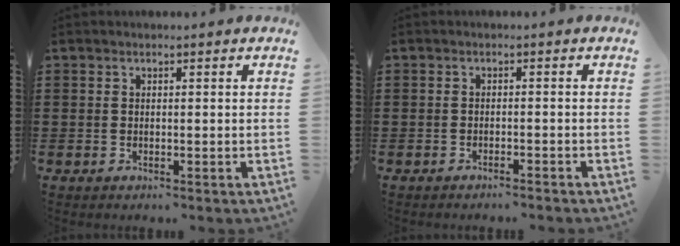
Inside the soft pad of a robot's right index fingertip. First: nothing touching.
{"total": 1.0, "force": [-0.9, -0.2, 0.2], "torque": [-0.005, 0.001, -0.018]}